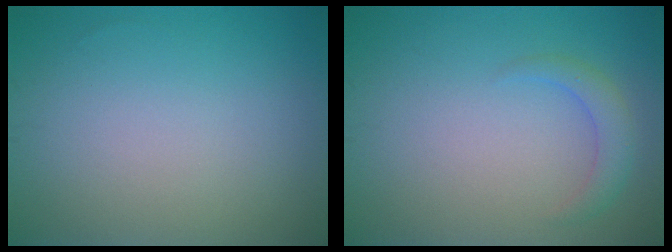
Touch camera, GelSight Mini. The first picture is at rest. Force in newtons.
{"total": 1.9, "press": 1.9, "slide": 0.0}